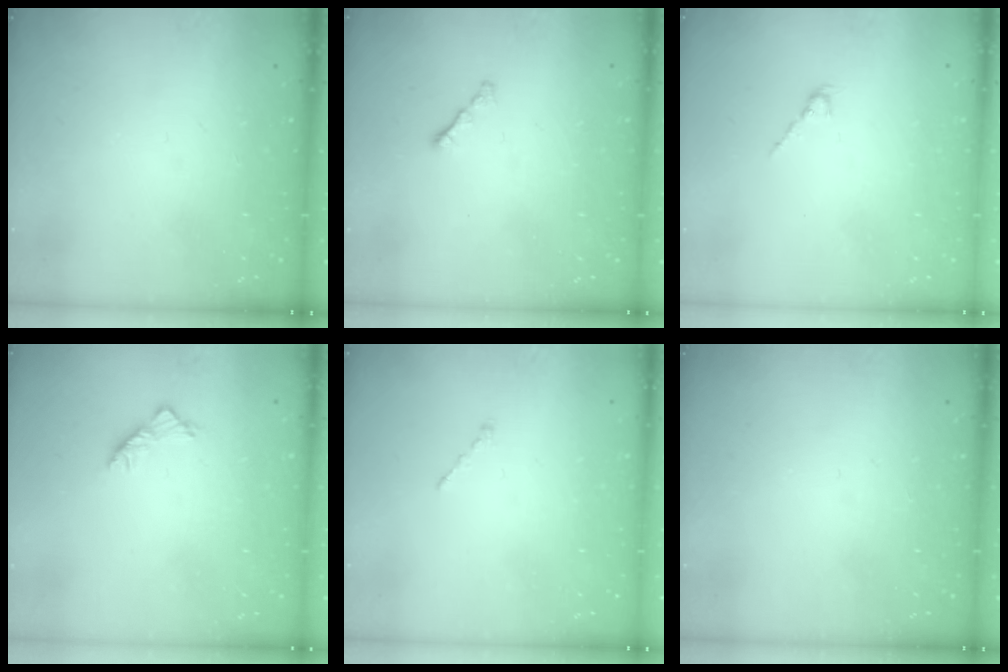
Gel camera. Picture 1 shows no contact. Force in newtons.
{"total": 1.2, "press": 1.1, "slide": 0.5}
{"total": 1.3, "press": 1.2, "slide": 0.5}
{"total": 4.1, "press": 3.9, "slide": 1.1}
{"total": 1.0, "press": 0.9, "slide": 0.3}
{"total": 0.0}